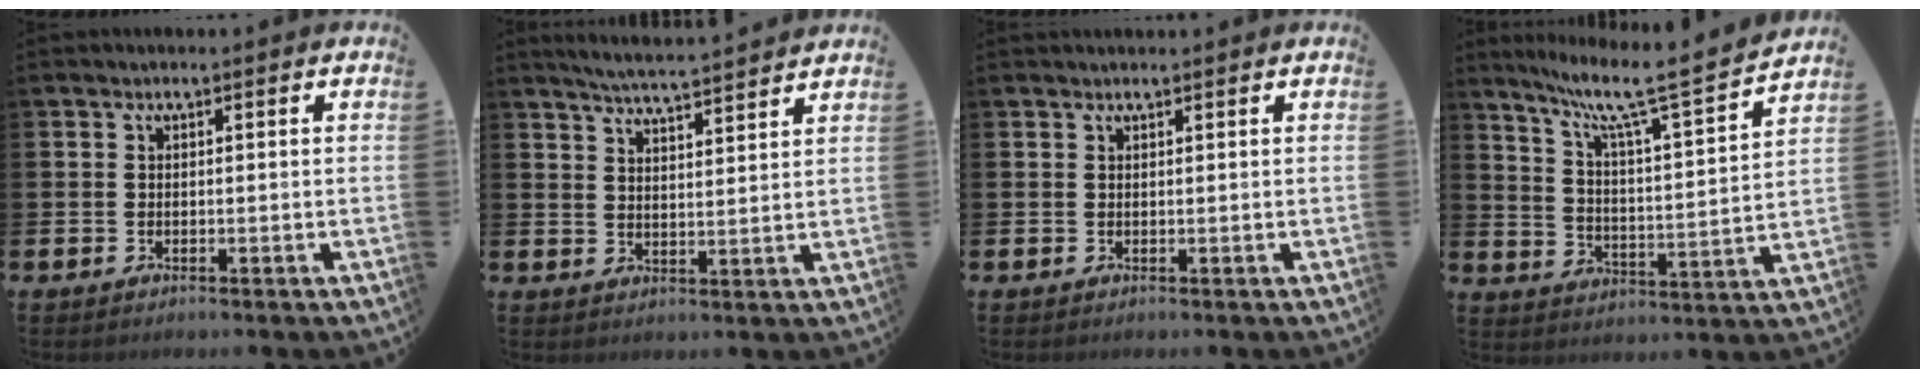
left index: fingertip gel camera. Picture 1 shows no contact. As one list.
[{"total": 5.2, "force": [5.2, -0.4, 0.9], "torque": [-0.029, -0.033, 0.090]}, {"total": 0.6, "force": [0.6, 0.0, 0.0], "torque": [0.008, -0.004, 0.010]}, {"total": 8.6, "force": [6.9, 0.2, 5.1], "torque": [-0.123, -0.052, 0.107]}]